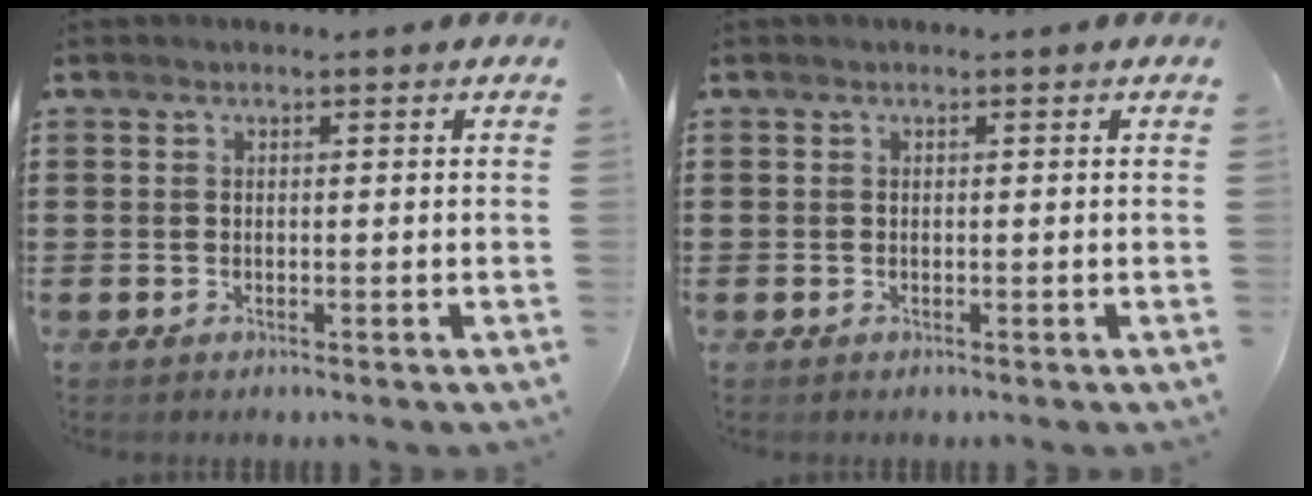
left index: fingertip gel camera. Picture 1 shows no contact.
{"total": 0.0}